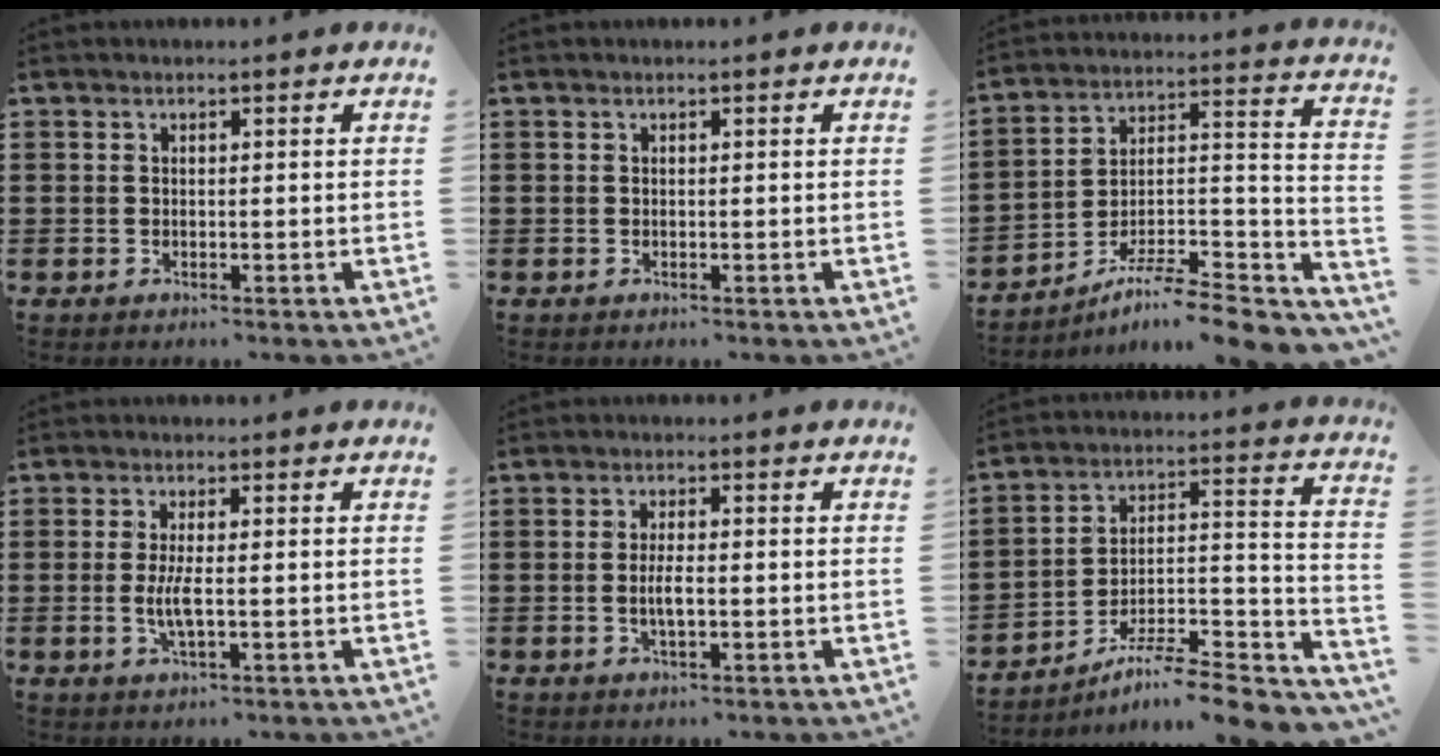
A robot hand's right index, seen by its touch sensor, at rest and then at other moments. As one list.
[{"total": 0.0}, {"total": 8.2, "force": [-6.7, 0.8, 4.7], "torque": [-0.074, 0.000, -0.135]}, {"total": 3.6, "force": [-0.4, 0.6, 3.6], "torque": [-0.084, -0.011, -0.015]}, {"total": 3.2, "force": [-0.5, 0.9, 3.0], "torque": [-0.061, -0.003, -0.011]}, {"total": 7.2, "force": [-5.9, 0.6, 4.1], "torque": [-0.060, -0.006, -0.117]}]